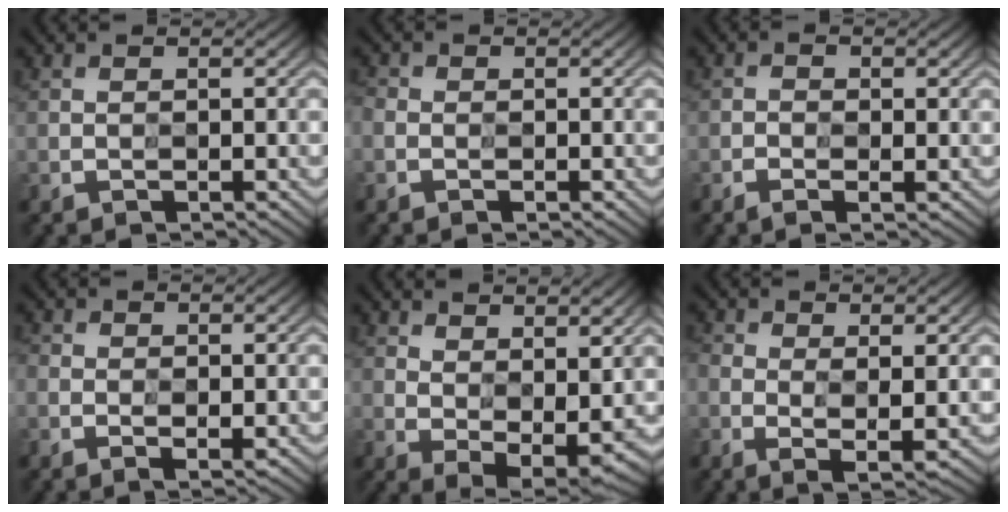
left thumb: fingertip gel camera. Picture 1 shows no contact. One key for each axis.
{"total": 2.9, "fx": -1.1, "fy": 2.1, "fz": 1.7, "tx": -0.048, "ty": -0.007, "tz": -0.028}
{"total": 2.2, "fx": -1.1, "fy": 1.0, "fz": 1.6, "tx": -0.025, "ty": -0.004, "tz": -0.023}
{"total": 2.3, "fx": -0.7, "fy": 1.4, "fz": 1.6, "tx": -0.038, "ty": -0.005, "tz": -0.016}
{"total": 6.7, "fx": 2.4, "fy": 3.4, "fz": 5.2, "tx": -0.094, "ty": -0.013, "tz": 0.055}
{"total": 4.9, "fx": -0.2, "fy": 2.4, "fz": 4.3, "tx": -0.105, "ty": -0.012, "tz": 0.002}